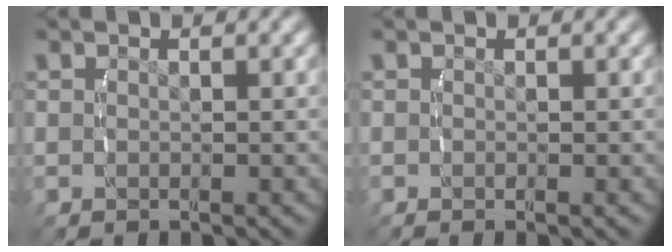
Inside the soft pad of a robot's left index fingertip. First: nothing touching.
{"total": 0.0}